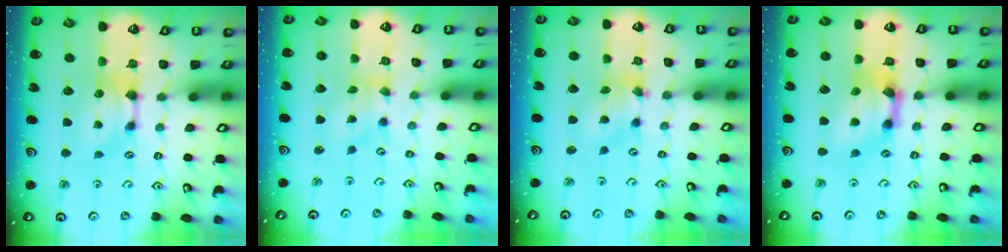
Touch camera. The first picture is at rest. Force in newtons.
{"total": 1.6, "press": 0.9, "slide": 1.4}
{"total": 2.5, "press": 2.1, "slide": 1.3}
{"total": 4.3, "press": 3.3, "slide": 2.7}